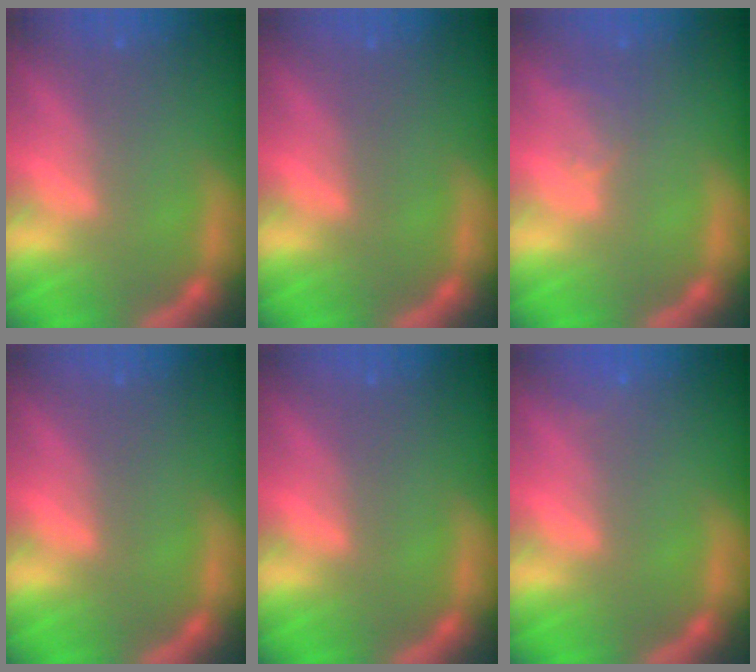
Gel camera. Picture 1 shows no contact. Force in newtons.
{"total": 0.0}
{"total": 1.5}
{"total": 0.0}
{"total": 0.0}
{"total": 0.9}